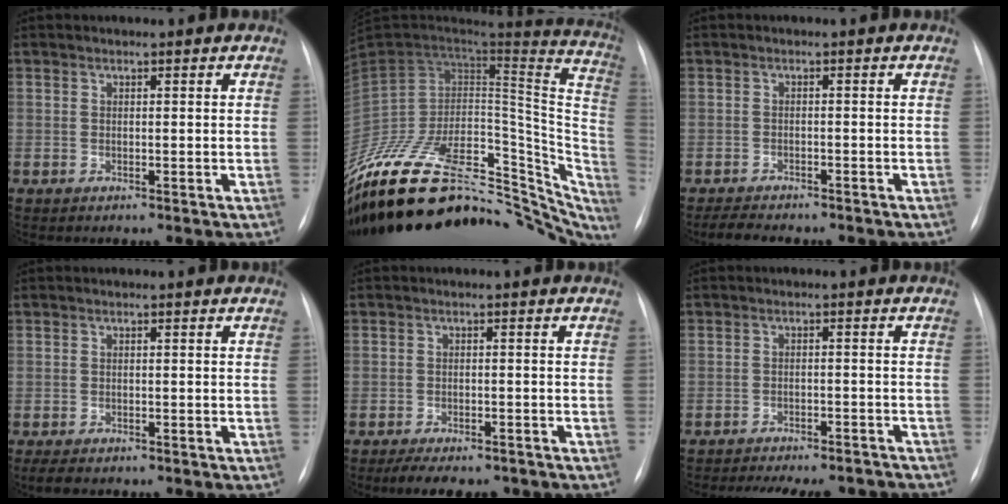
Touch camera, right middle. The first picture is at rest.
{"total": 41.9, "force": [-29.4, 19.8, 22.4], "torque": [-0.334, -0.006, -0.419]}
{"total": 5.4, "force": [-4.7, 1.4, 2.3], "torque": [-0.038, -0.009, -0.065]}
{"total": 3.1, "force": [-2.4, 1.1, 1.6], "torque": [-0.027, -0.007, -0.028]}
{"total": 8.0, "force": [-6.5, 3.1, 3.6], "torque": [-0.046, -0.002, -0.086]}
{"total": 15.1, "force": [-13.5, 4.3, 5.3], "torque": [-0.104, 0.000, -0.167]}